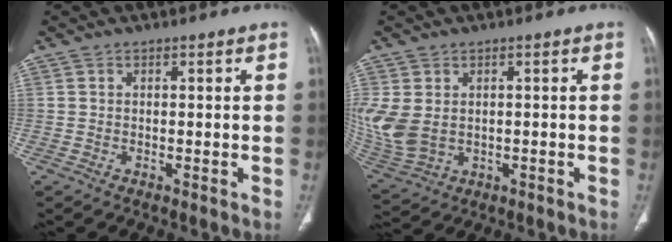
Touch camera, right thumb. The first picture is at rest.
{"total": 10.6, "force": [0.2, 7.8, 7.2], "torque": [-0.188, -0.007, 0.027]}